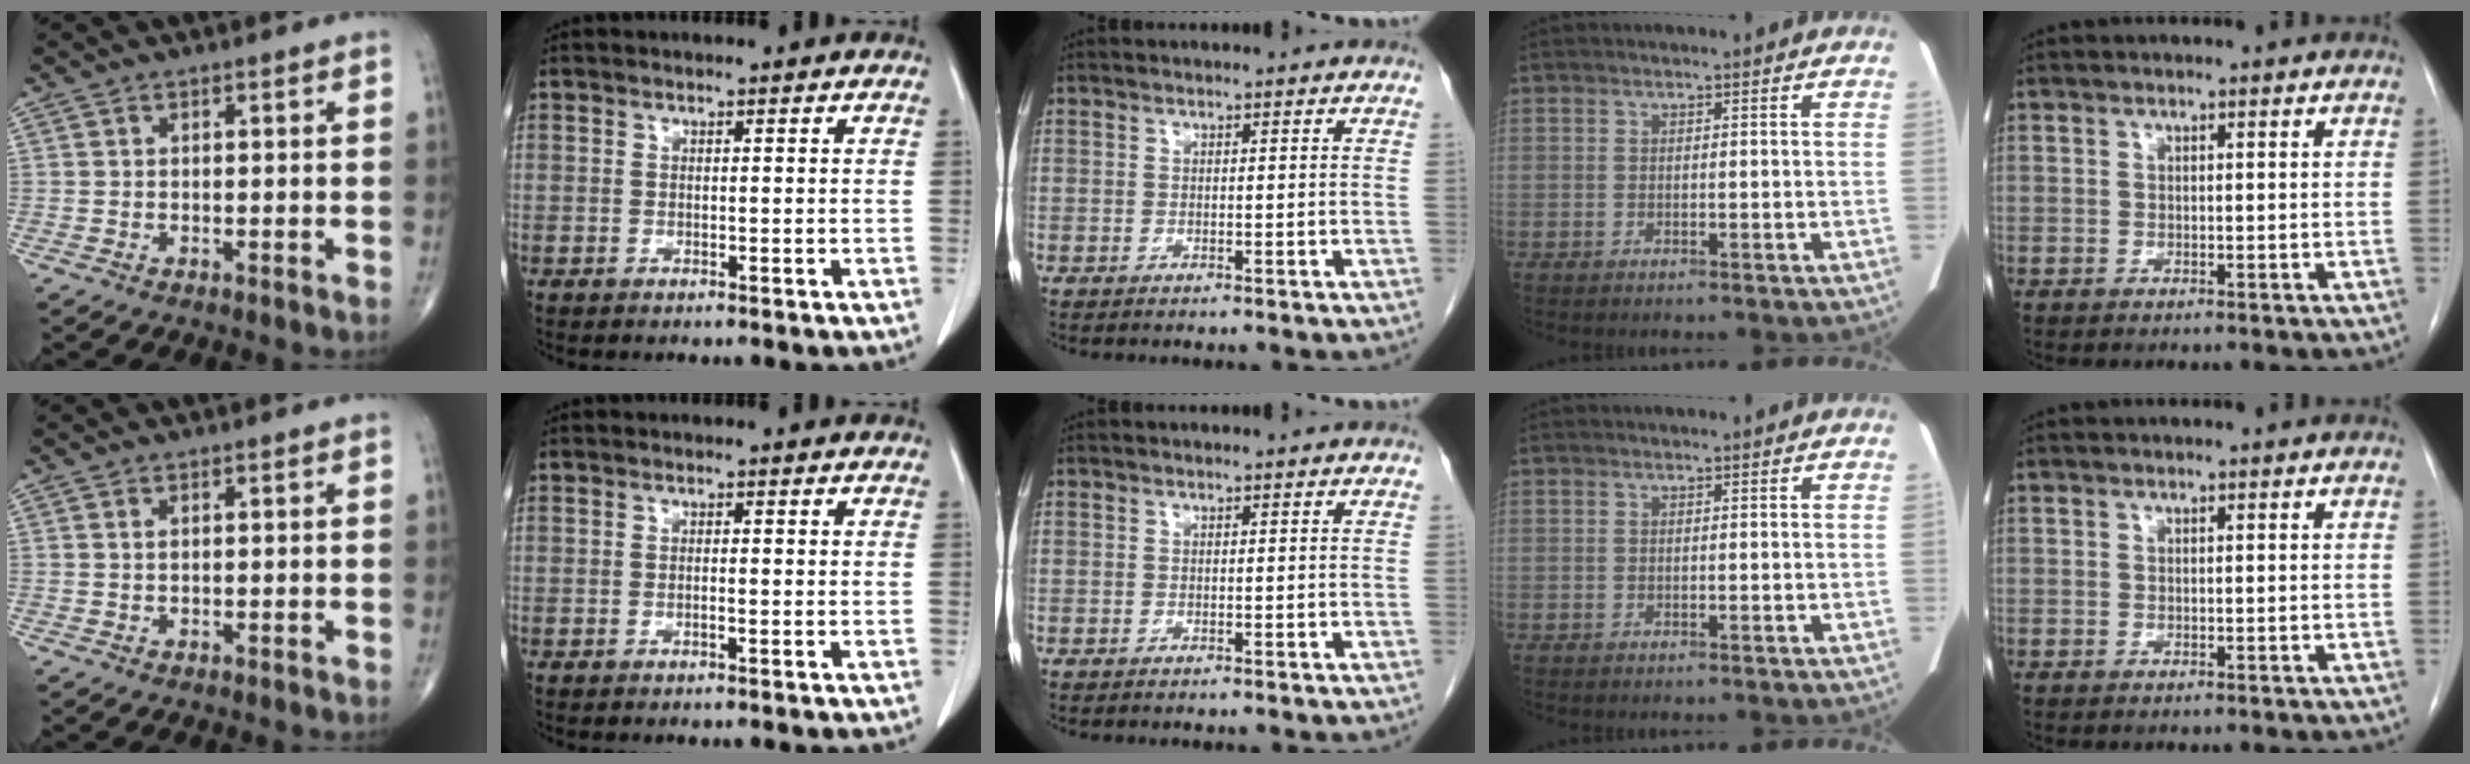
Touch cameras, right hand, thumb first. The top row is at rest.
{"thumb": {"total": 0.7, "force": [0.4, 0.2, 0.5], "torque": [-0.012, 0.002, 0.008]}, "index": {"total": 0.8, "force": [-0.2, 0.0, 0.7], "torque": [-0.013, 0.001, -0.004]}}